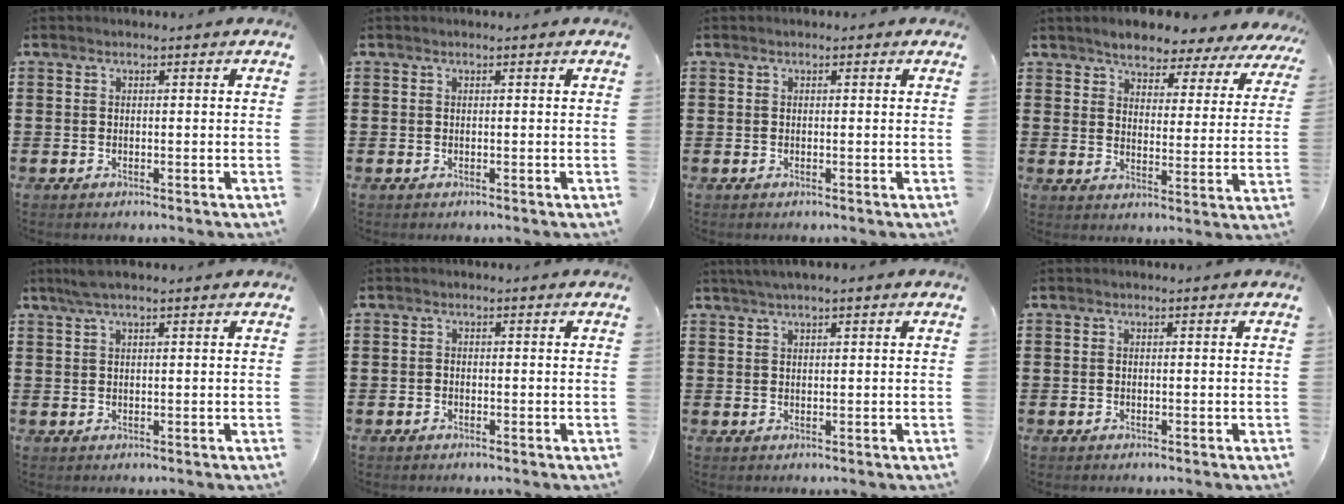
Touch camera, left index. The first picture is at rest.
{"total": 0.0}
{"total": 0.0}
{"total": 4.6, "force": [4.4, 0.9, 0.6], "torque": [-0.037, -0.026, 0.073]}
{"total": 2.5, "force": [1.6, 0.2, 1.8], "torque": [-0.037, 0.003, 0.029]}
{"total": 0.8, "force": [-0.7, 0.4, 0.1], "torque": [-0.005, 0.000, -0.015]}
{"total": 1.6, "force": [1.1, 0.0, 1.1], "torque": [-0.022, 0.002, 0.021]}
{"total": 0.0}